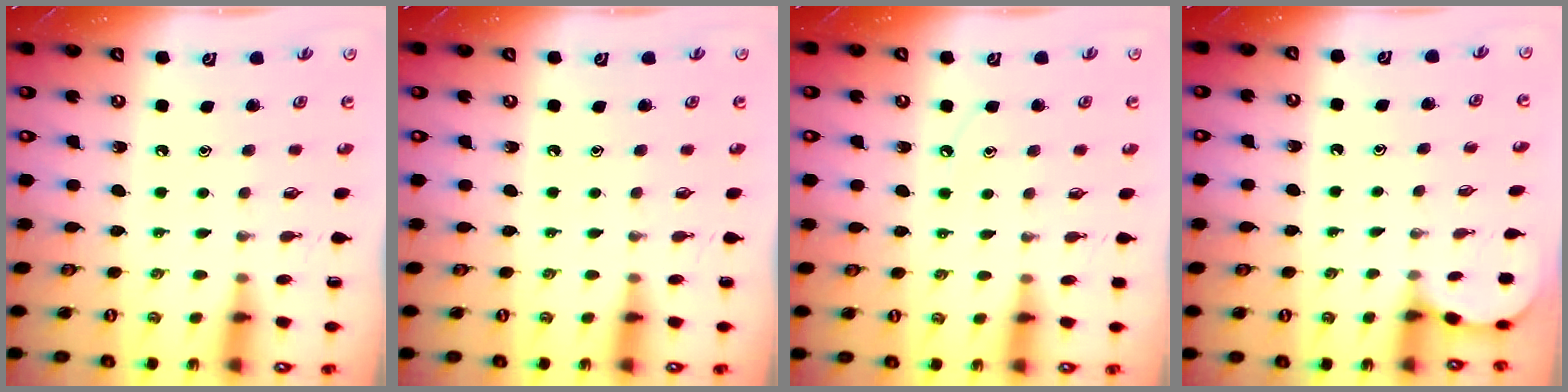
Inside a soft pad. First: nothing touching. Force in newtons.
{"total": 0.0}
{"total": 3.6, "press": 3.6, "slide": 0.6}
{"total": 1.8, "press": 1.8, "slide": 0.1}